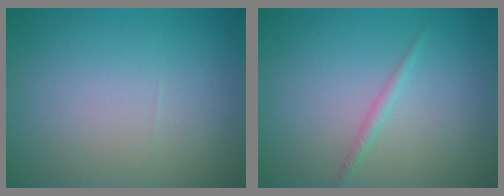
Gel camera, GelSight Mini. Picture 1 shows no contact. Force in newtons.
{"total": 0.9, "press": 0.9, "slide": 0.0}